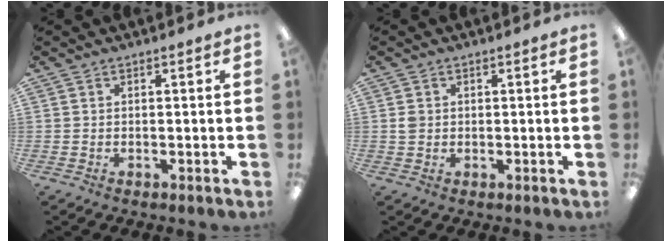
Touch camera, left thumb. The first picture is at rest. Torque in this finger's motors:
{"motor_torque": [-0.02, 0.01, -0.25, -0.02, 0.00]}